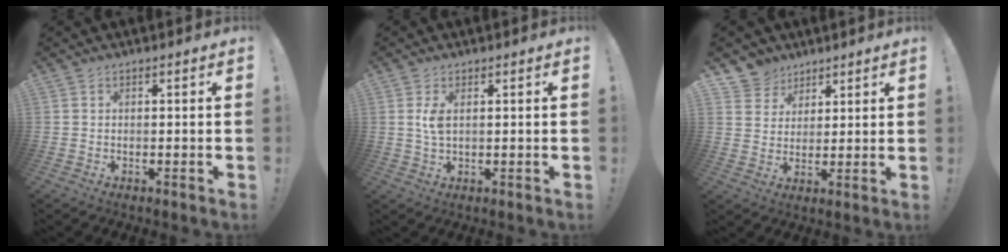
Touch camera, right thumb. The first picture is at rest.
{"total": 3.5, "force": [0.8, 1.4, 3.1], "torque": [-0.048, -0.003, 0.010]}
{"total": 7.0, "force": [4.6, 5.2, 0.3], "torque": [-0.013, -0.036, 0.093]}